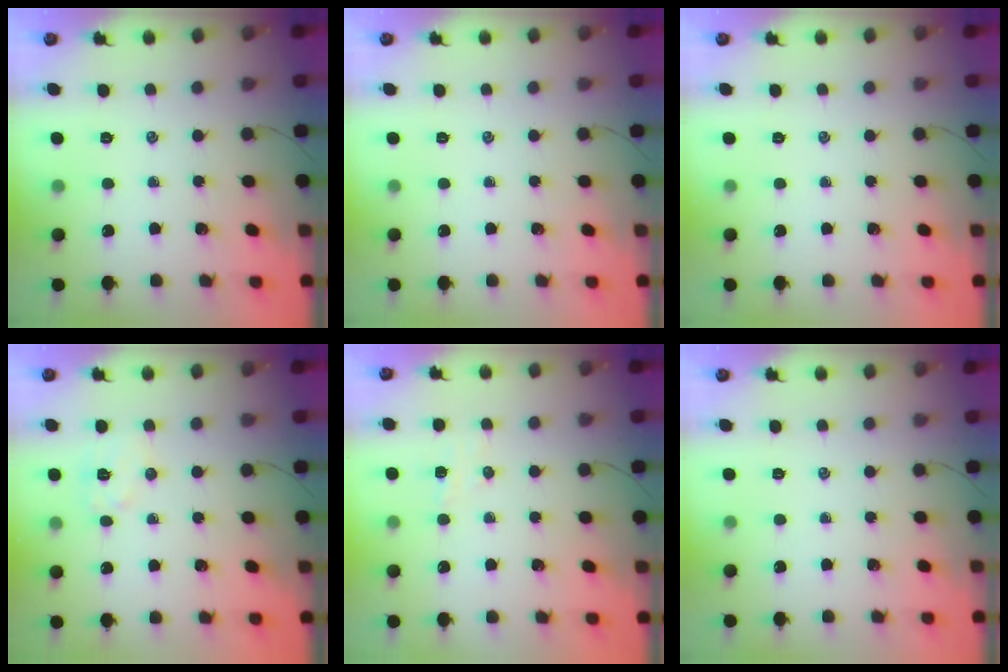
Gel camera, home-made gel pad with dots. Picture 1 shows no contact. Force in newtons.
{"total": 0.0}
{"total": 0.0}
{"total": 5.8, "press": 5.8, "slide": 0.7}
{"total": 3.7, "press": 3.5, "slide": 1.1}
{"total": 0.0}